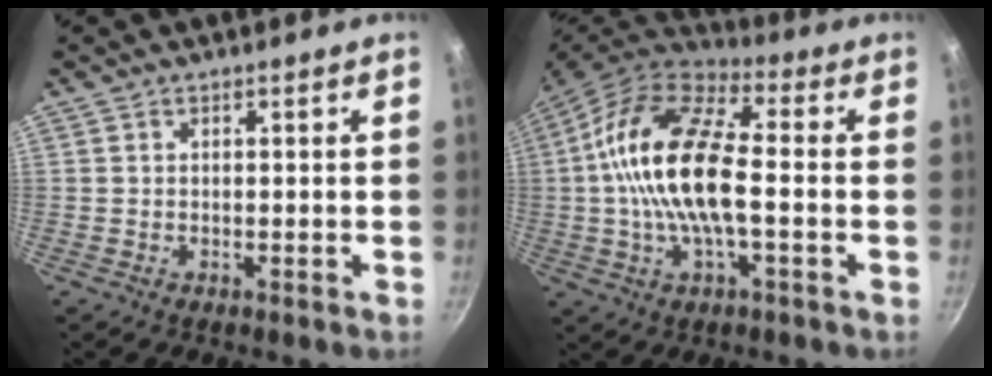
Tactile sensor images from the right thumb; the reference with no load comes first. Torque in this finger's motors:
{"motor_torque": [-0.21, 1.92, 2.21, -0.54, 0.73]}